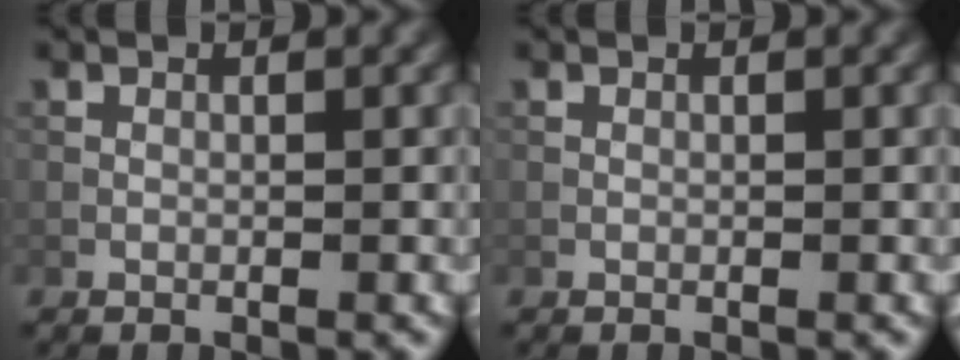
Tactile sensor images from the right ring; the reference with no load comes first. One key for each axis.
{"total": 0.0}